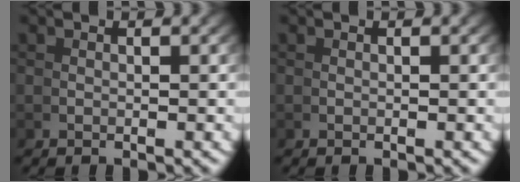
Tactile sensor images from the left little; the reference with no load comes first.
{"total": 0.0}